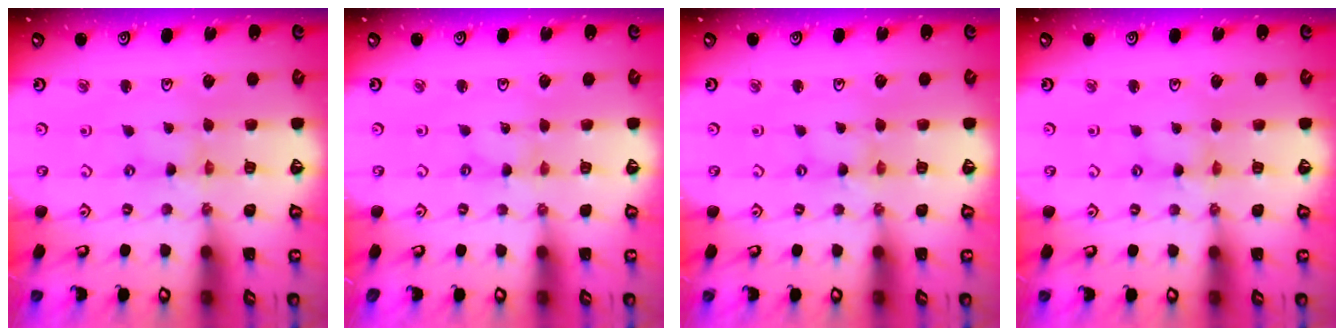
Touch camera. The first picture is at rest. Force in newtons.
{"total": 0.0}
{"total": 0.6, "press": 0.6, "slide": 0.1}
{"total": 1.4, "press": 1.4, "slide": 0.2}